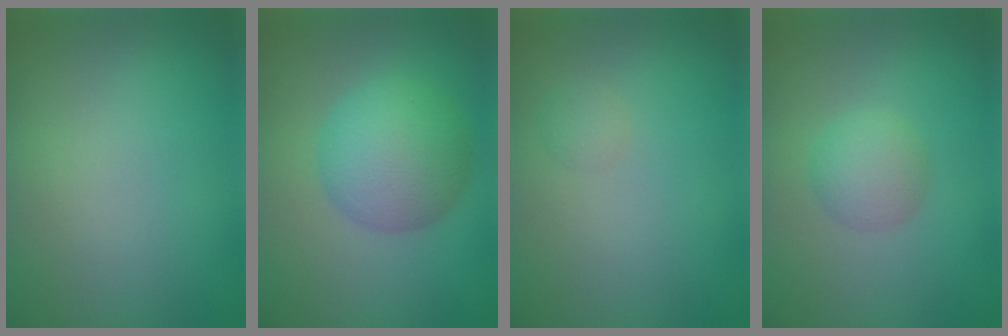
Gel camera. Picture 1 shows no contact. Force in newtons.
{"total": 6.1, "press": 6.1, "slide": 0.2}
{"total": 0.9, "press": 0.9, "slide": 0.0}
{"total": 2.5, "press": 2.5, "slide": 0.1}